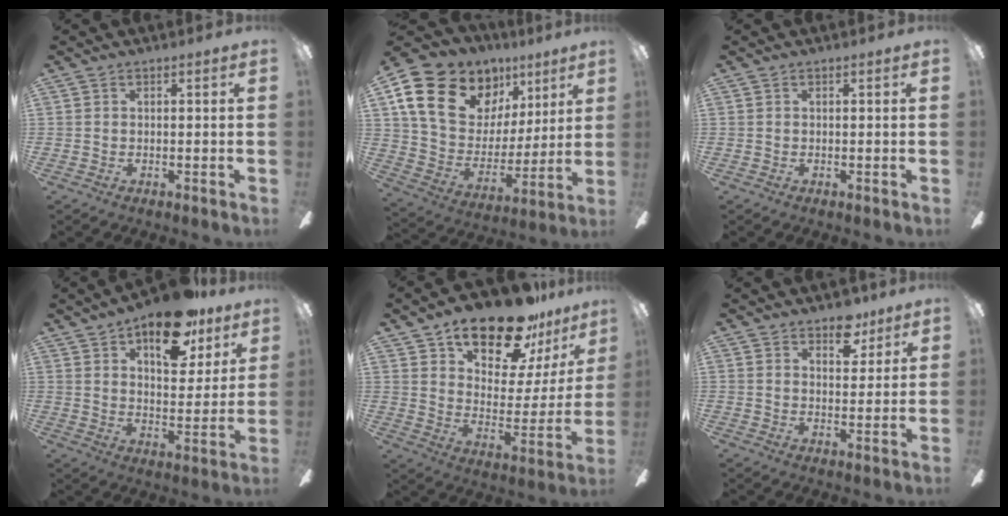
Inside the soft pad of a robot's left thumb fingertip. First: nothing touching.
{"total": 20.1, "force": [11.2, 13.6, 9.7], "torque": [-0.175, -0.049, 0.220]}
{"total": 0.0}
{"total": 17.4, "force": [11.3, 8.3, 10.4], "torque": [-0.139, -0.054, 0.187]}
{"total": 21.4, "force": [16.6, 8.3, 10.7], "torque": [-0.172, -0.109, 0.284]}
{"total": 7.1, "force": [5.2, 4.0, 2.9], "torque": [-0.016, -0.025, 0.086]}